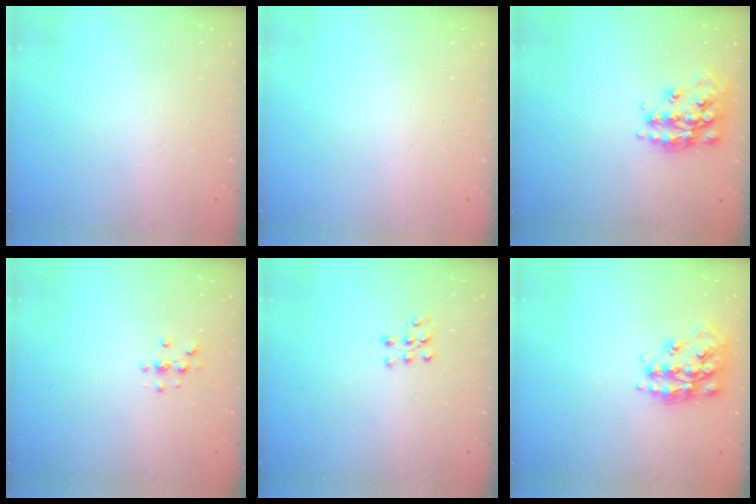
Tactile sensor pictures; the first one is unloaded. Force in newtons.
{"total": 0.0}
{"total": 17.2, "press": 17.2, "slide": 1.2}
{"total": 3.0, "press": 3.0, "slide": 0.4}
{"total": 6.9, "press": 6.8, "slide": 0.6}
{"total": 17.2, "press": 17.2, "slide": 1.2}